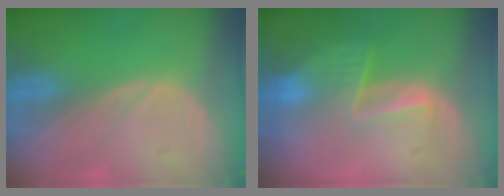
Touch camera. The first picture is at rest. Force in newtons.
{"total": 6.6, "press": 5.6, "slide": 3.5}